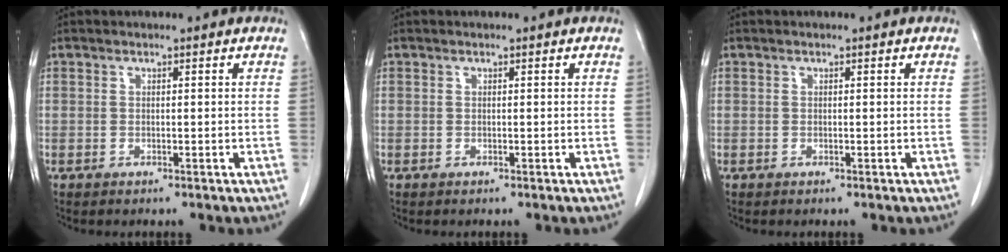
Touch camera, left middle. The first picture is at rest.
{"total": 0.0}
{"total": 0.0}